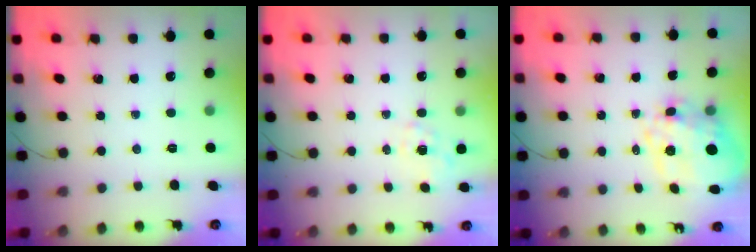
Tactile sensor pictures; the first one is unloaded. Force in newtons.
{"total": 6.3, "press": 6.2, "slide": 0.9}
{"total": 14.6, "press": 14.3, "slide": 3.0}